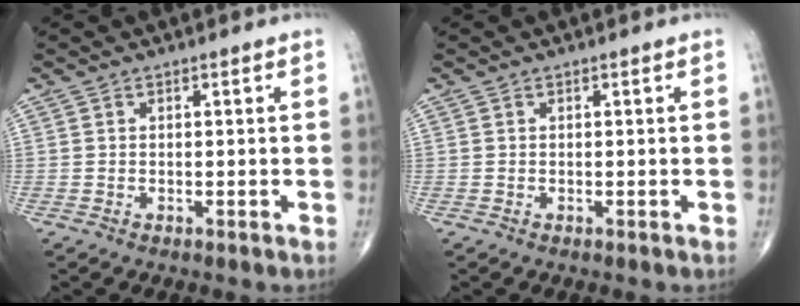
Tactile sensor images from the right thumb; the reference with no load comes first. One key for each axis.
{"total": 0.0}